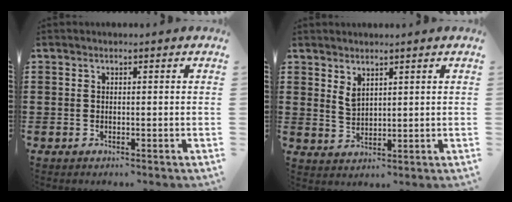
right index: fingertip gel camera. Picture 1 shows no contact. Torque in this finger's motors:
{"motor_torque": [-0.78, 0.78, -0.01, -0.01]}